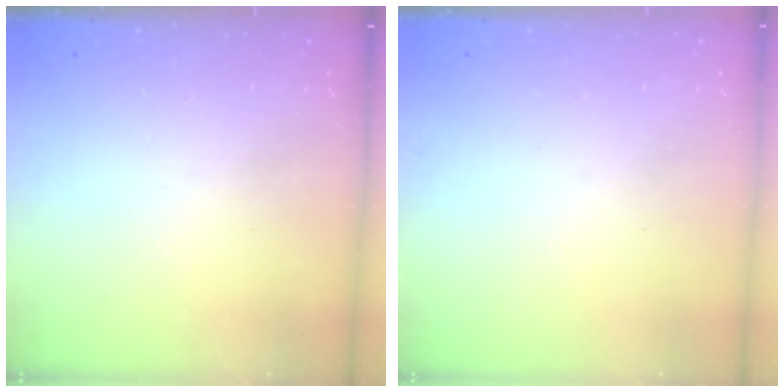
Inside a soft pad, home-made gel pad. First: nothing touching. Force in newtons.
{"total": 0.0}